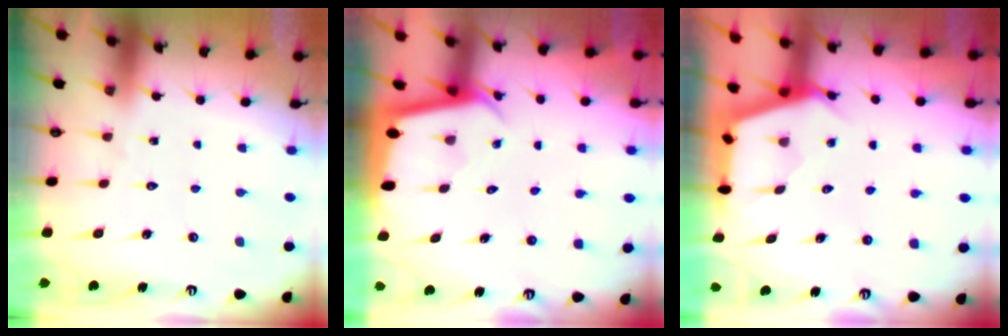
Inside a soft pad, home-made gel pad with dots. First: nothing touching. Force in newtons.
{"total": 2.0, "press": 2.0, "slide": 0.0}
{"total": 2.6, "press": 2.6, "slide": 0.4}